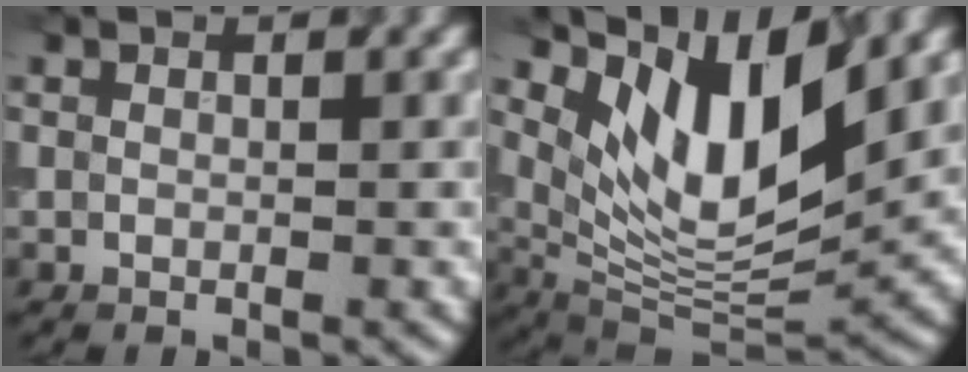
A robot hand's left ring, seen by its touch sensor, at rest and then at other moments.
{"total": 9.7, "force": [5.0, 3.6, 7.5], "torque": [-0.123, -0.017, 0.095]}